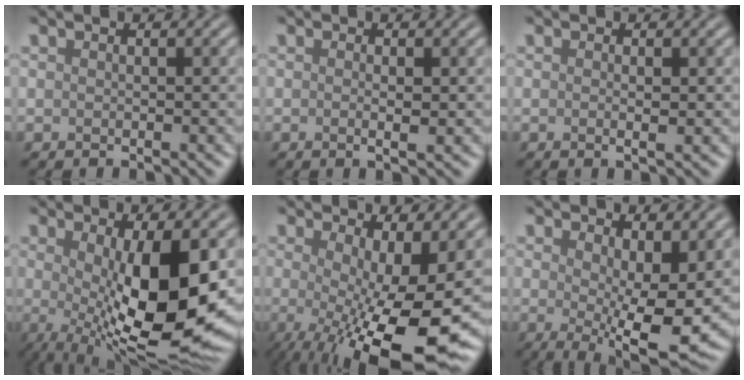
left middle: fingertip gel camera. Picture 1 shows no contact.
{"total": 1.3, "force": [-0.1, 0.3, 1.3], "torque": [-0.021, -0.001, 0.001]}
{"total": 0.9, "force": [0.0, 0.1, 0.9], "torque": [-0.016, 0.001, 0.002]}
{"total": 12.4, "force": [-0.5, 3.6, 11.8], "torque": [-0.179, -0.014, -0.001]}
{"total": 12.1, "force": [-2.2, 3.2, 11.5], "torque": [-0.160, -0.010, -0.023]}
{"total": 8.6, "force": [0.4, 2.4, 8.3], "torque": [-0.120, -0.015, 0.015]}